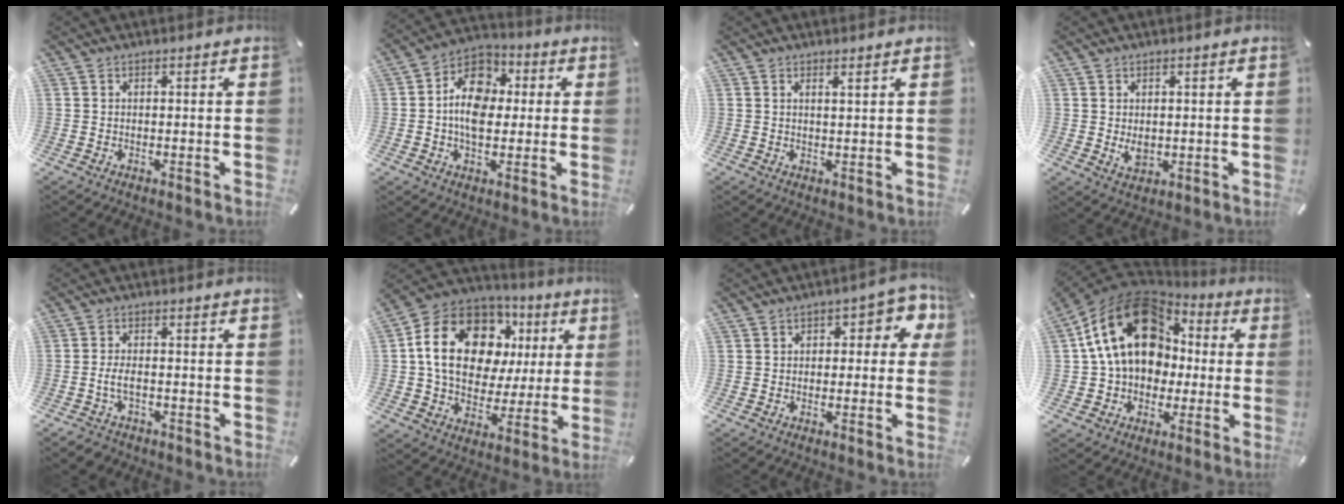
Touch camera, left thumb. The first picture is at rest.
{"total": 12.2, "force": [-0.5, 9.2, 8.0], "torque": [-0.140, 0.015, -0.011]}
{"total": 1.4, "force": [1.2, -0.2, 0.7], "torque": [-0.014, -0.003, 0.022]}
{"total": 3.3, "force": [0.4, 2.4, 2.3], "torque": [-0.042, -0.001, 0.005]}
{"total": 4.1, "force": [-1.5, 2.2, 3.0], "torque": [-0.067, 0.006, -0.030]}
{"total": 21.5, "force": [5.7, 16.0, 13.2], "torque": [-0.236, -0.002, 0.104]}
{"total": 6.0, "force": [0.7, 4.0, 4.5], "torque": [-0.056, 0.009, 0.005]}
{"total": 21.0, "force": [4.2, 16.3, 12.5], "torque": [-0.232, -0.009, 0.074]}